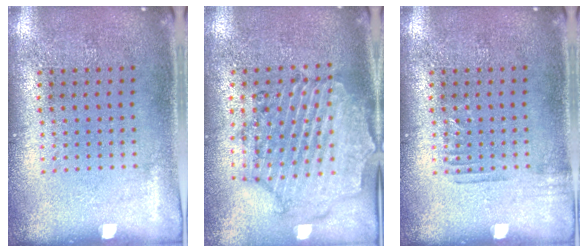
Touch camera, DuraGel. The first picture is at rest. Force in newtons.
{"total": 1.2, "press": 1.1, "slide": 0.3}
{"total": 0.8, "press": 0.8, "slide": 0.2}